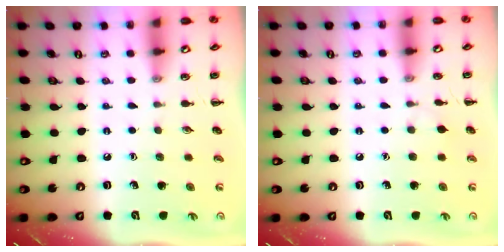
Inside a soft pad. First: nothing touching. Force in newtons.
{"total": 3.9, "press": 3.7, "slide": 1.3}